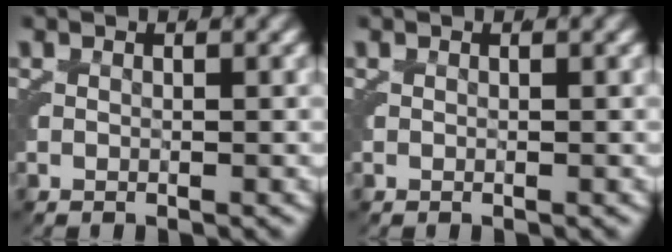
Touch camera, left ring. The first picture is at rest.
{"total": 0.0}